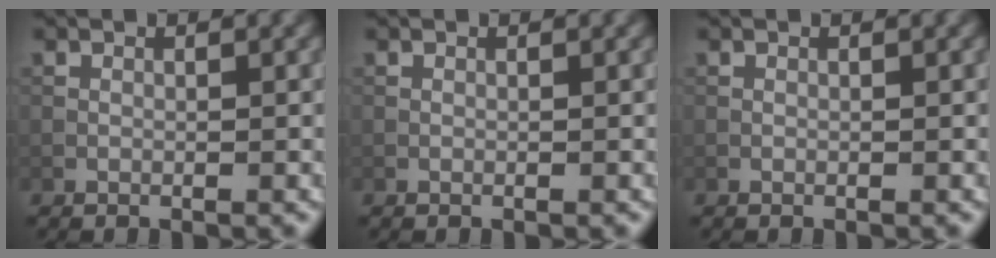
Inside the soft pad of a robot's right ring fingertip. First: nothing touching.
{"total": 0.0}
{"total": 0.0}